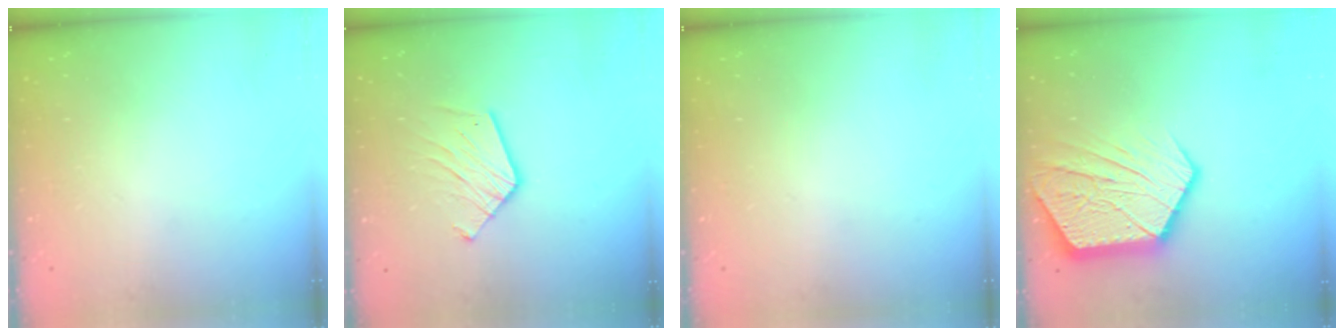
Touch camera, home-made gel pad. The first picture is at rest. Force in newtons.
{"total": 10.4, "press": 10.4, "slide": 0.5}
{"total": 0.0}
{"total": 18.7, "press": 18.6, "slide": 1.5}